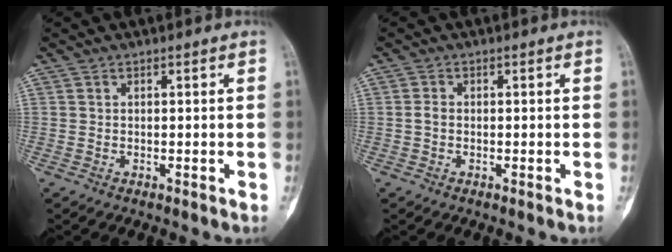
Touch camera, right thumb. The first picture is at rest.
{"total": 1.3, "force": [-0.2, 0.9, 0.8], "torque": [-0.016, 0.002, -0.007]}